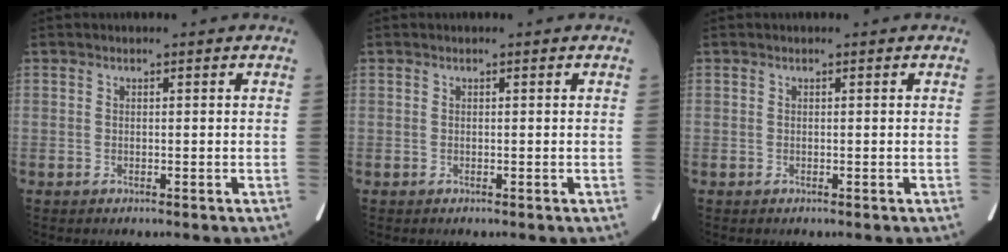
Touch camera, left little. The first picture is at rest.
{"total": 0.0}
{"total": 0.0}